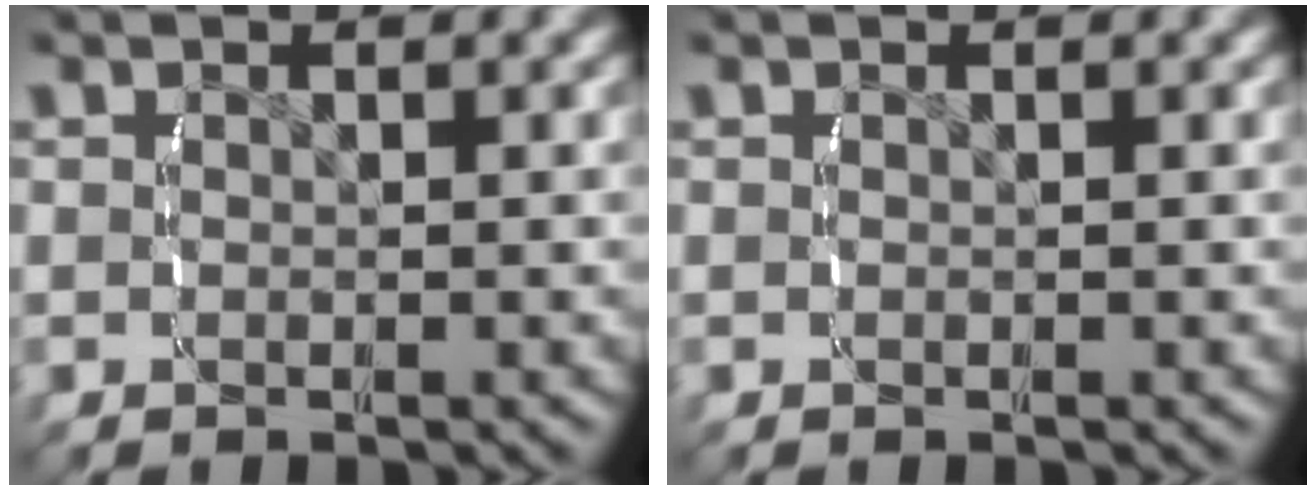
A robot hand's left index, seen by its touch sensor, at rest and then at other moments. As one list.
[{"total": 0.0}]